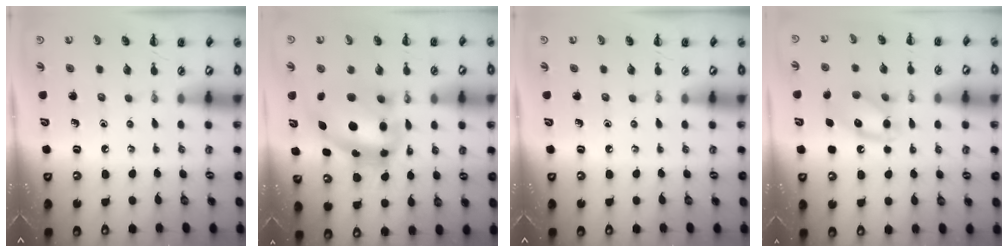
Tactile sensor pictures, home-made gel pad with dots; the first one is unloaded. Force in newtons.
{"total": 11.7, "press": 11.3, "slide": 2.8}
{"total": 0.0}
{"total": 12.7, "press": 12.6, "slide": 1.4}